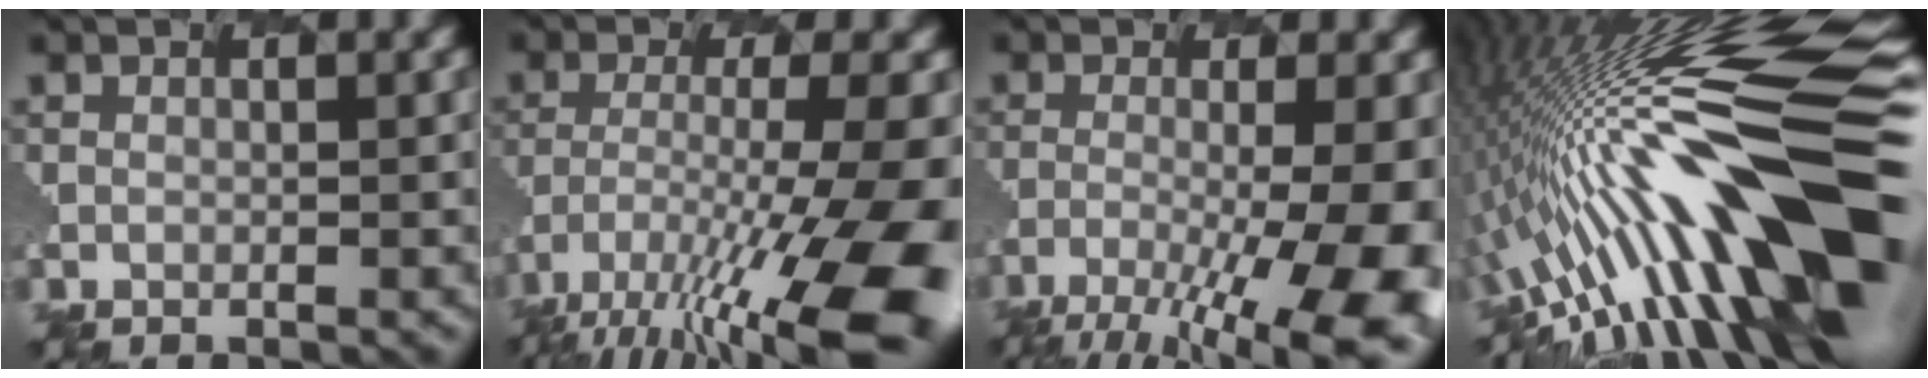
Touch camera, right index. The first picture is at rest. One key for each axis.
{"total": 13.1, "fx": -7.9, "fy": 2.6, "fz": 10.1, "tx": -0.207, "ty": -0.020, "tz": -0.125}
{"total": 11.4, "fx": -6.3, "fy": 2.9, "fz": 9.1, "tx": -0.155, "ty": -0.019, "tz": -0.086}
{"total": 14.5, "fx": -1.8, "fy": 3.3, "fz": 14.0, "tx": -0.225, "ty": 0.043, "tz": -0.053}